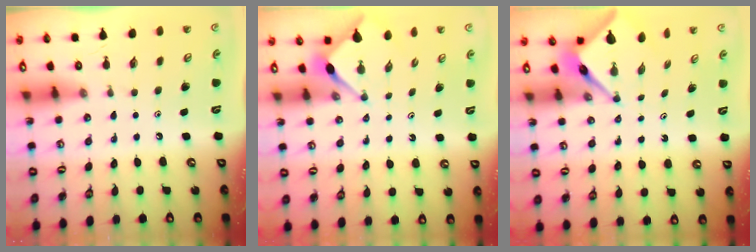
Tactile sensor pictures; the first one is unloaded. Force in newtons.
{"total": 2.9, "press": 2.9, "slide": 0.3}
{"total": 3.9, "press": 3.9, "slide": 0.2}